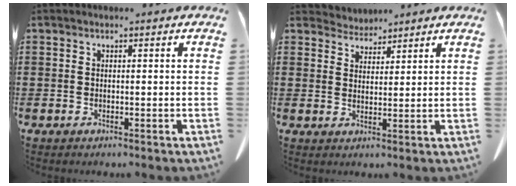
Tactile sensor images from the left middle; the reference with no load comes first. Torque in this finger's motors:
{"motor_torque": [0.05, -0.13, -0.14, -0.04]}